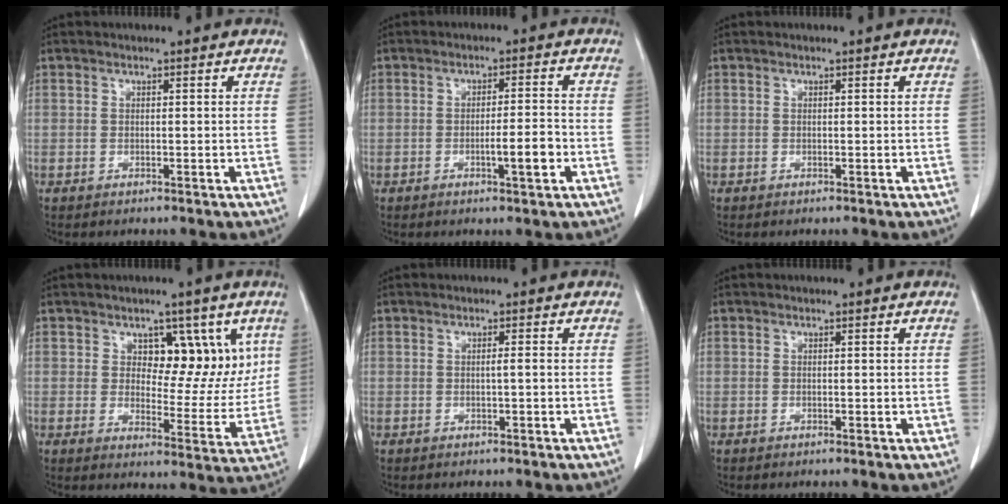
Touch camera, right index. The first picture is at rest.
{"total": 4.5, "force": [-1.6, 0.3, 4.2], "torque": [-0.064, -0.002, -0.024]}
{"total": 0.0}
{"total": 9.5, "force": [4.3, 5.2, 6.6], "torque": [-0.068, 0.005, 0.068]}
{"total": 0.8, "force": [-0.1, -0.1, 0.7], "torque": [-0.011, 0.001, -0.002]}
{"total": 0.0}